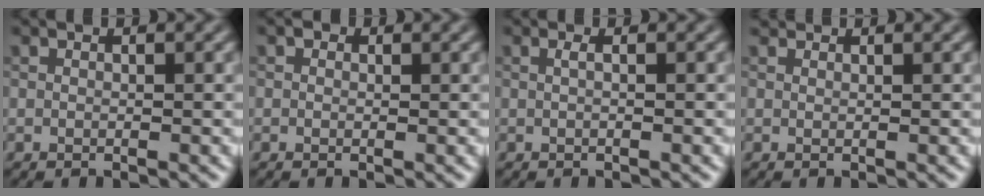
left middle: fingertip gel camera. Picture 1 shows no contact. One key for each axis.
{"total": 0.5, "fx": 0.2, "fy": 0.4, "fz": 0.2, "tx": -0.007, "ty": -0.003, "tz": -0.004}
{"total": 0.7, "fx": 0.0, "fy": 0.2, "fz": 0.7, "tx": -0.016, "ty": 0.005, "tz": -0.003}
{"total": 1.1, "fx": 1.0, "fy": 0.2, "fz": 0.2, "tx": -0.013, "ty": -0.002, "tz": 0.009}